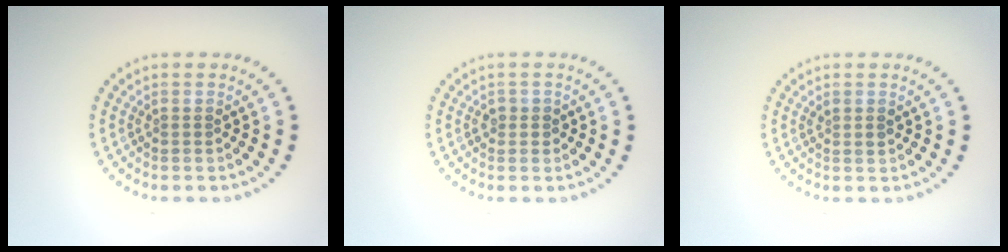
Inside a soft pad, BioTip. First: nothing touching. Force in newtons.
{"total": 1.1, "press": 1.0, "slide": 0.4}
{"total": 0.8, "press": 0.7, "slide": 0.3}